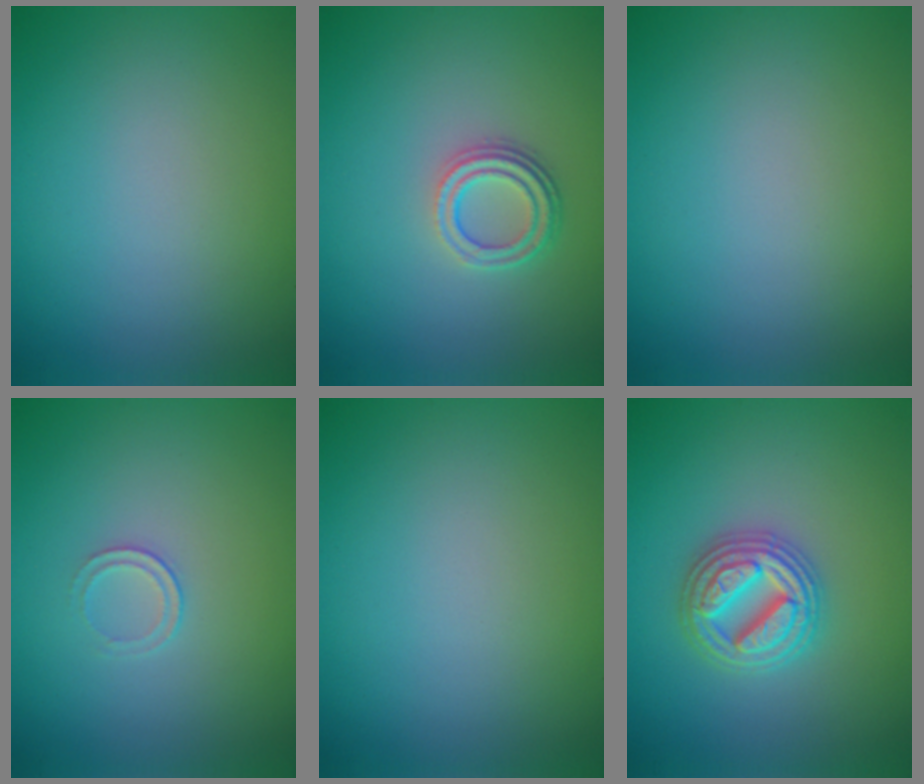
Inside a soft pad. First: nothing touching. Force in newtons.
{"total": 3.3, "press": 2.4, "slide": 2.3}
{"total": 0.0}
{"total": 1.0, "press": 0.5, "slide": 0.9}
{"total": 0.0}
{"total": 4.9, "press": 4.9, "slide": 0.6}